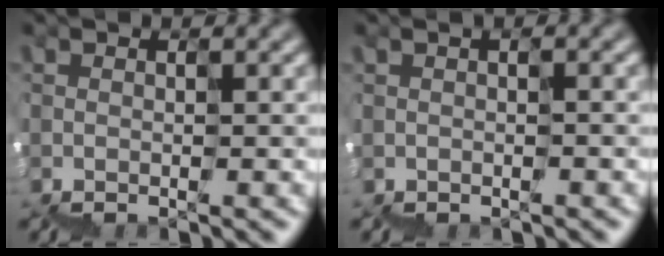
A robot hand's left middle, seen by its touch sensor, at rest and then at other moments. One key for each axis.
{"total": 0.6, "fx": -0.6, "fy": 0.1, "fz": 0.1, "tx": 0.002, "ty": -0.001, "tz": -0.003}